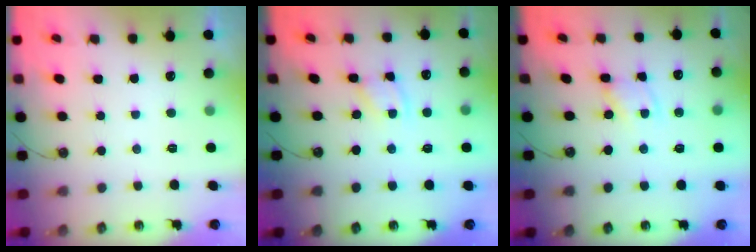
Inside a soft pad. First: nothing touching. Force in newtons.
{"total": 2.5, "press": 2.5, "slide": 0.1}
{"total": 1.4, "press": 1.4, "slide": 0.2}